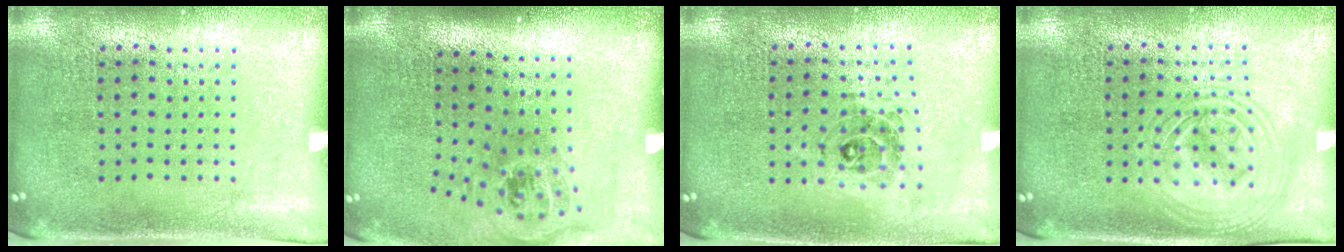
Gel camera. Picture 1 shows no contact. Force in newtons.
{"total": 1.5, "press": 1.1, "slide": 1.0}
{"total": 0.7, "press": 0.7, "slide": 0.1}
{"total": 2.8, "press": 2.8, "slide": 0.4}